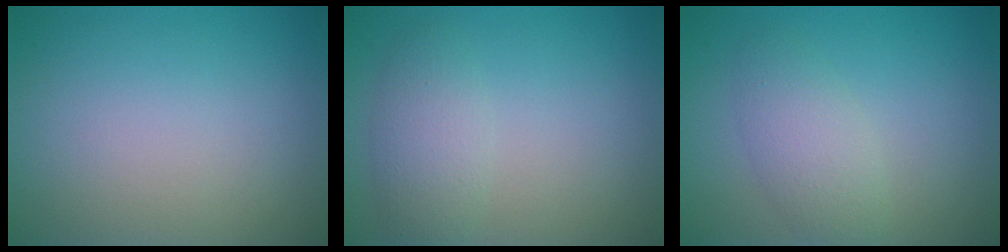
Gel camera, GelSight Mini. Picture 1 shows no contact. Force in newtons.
{"total": 2.7, "press": 2.7, "slide": 0.2}
{"total": 2.9, "press": 2.9, "slide": 0.2}